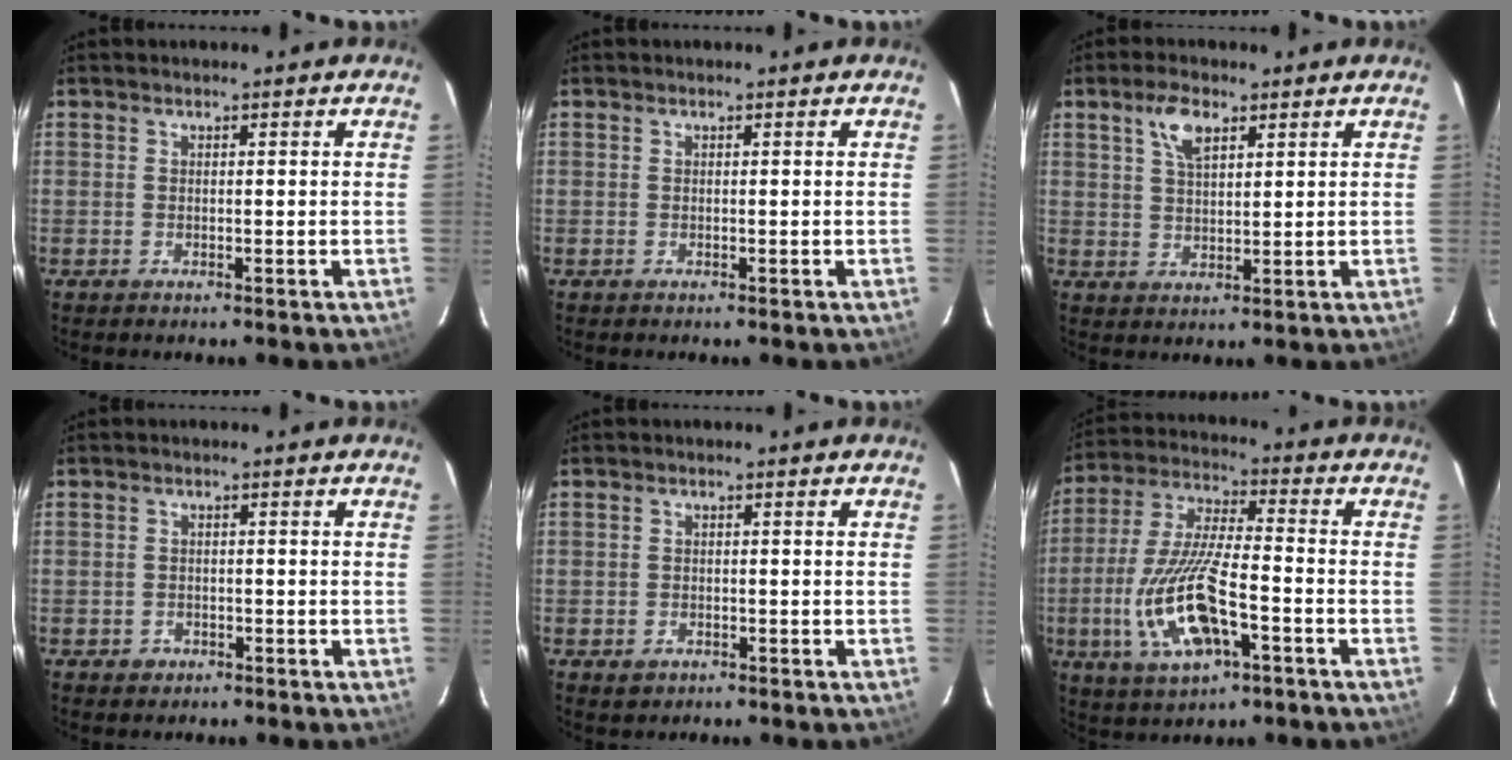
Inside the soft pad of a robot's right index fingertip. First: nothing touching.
{"total": 0.0}
{"total": 5.2, "force": [3.0, 2.2, 3.7], "torque": [-0.070, 0.009, 0.057]}
{"total": 1.9, "force": [-1.1, 1.6, 0.2], "torque": [-0.006, 0.002, -0.012]}
{"total": 1.9, "force": [-1.0, 1.5, 0.5], "torque": [-0.010, -0.001, -0.012]}
{"total": 16.2, "force": [-5.6, 5.4, 14.2], "torque": [-0.304, -0.012, -0.100]}